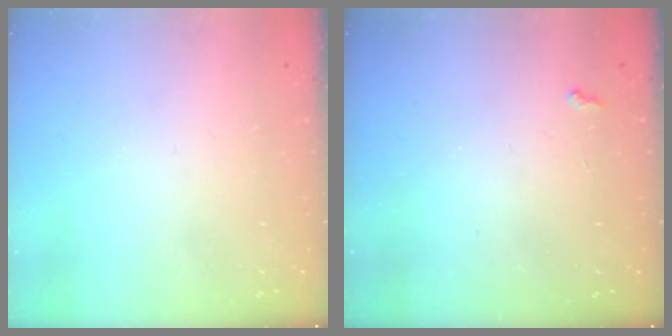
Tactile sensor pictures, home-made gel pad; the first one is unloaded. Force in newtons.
{"total": 2.8, "press": 2.8, "slide": 0.4}